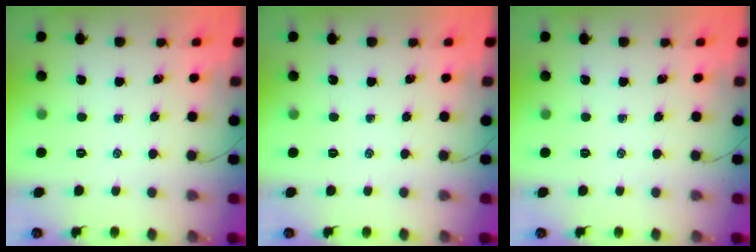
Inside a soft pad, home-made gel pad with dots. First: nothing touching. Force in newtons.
{"total": 0.0}
{"total": 0.0}